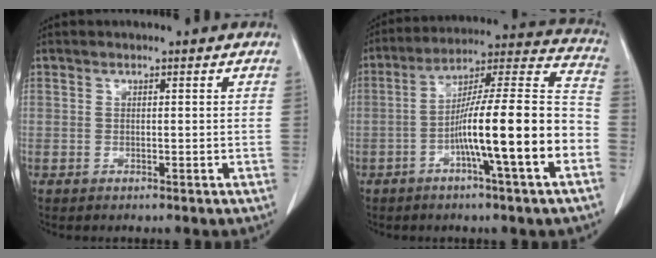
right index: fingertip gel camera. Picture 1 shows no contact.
{"total": 17.4, "force": [-5.4, 0.2, 16.5], "torque": [-0.257, 0.017, -0.091]}